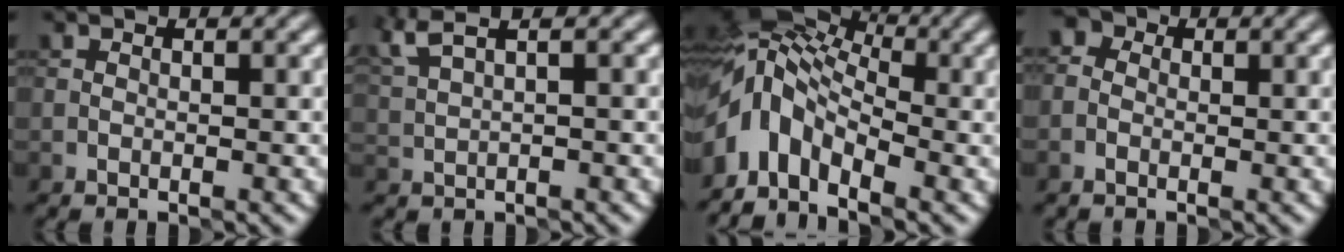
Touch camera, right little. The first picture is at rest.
{"total": 3.3, "force": [2.5, 0.9, 2.0], "torque": [-0.042, 0.015, 0.052]}
{"total": 8.4, "force": [-1.6, 5.3, 6.3], "torque": [-0.117, 0.015, -0.049]}
{"total": 2.1, "force": [-0.2, 1.9, 0.8], "torque": [-0.003, 0.016, -0.018]}